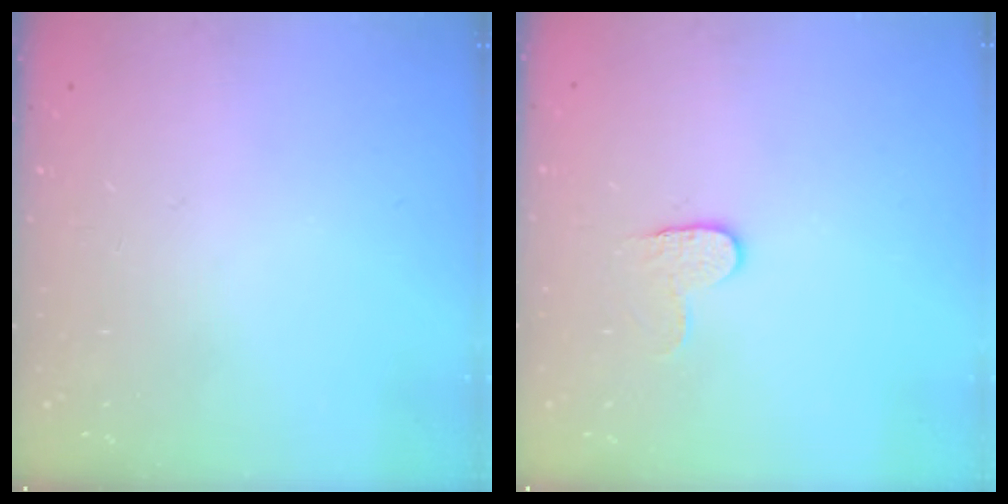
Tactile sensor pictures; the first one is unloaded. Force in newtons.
{"total": 3.8, "press": 3.8, "slide": 0.4}